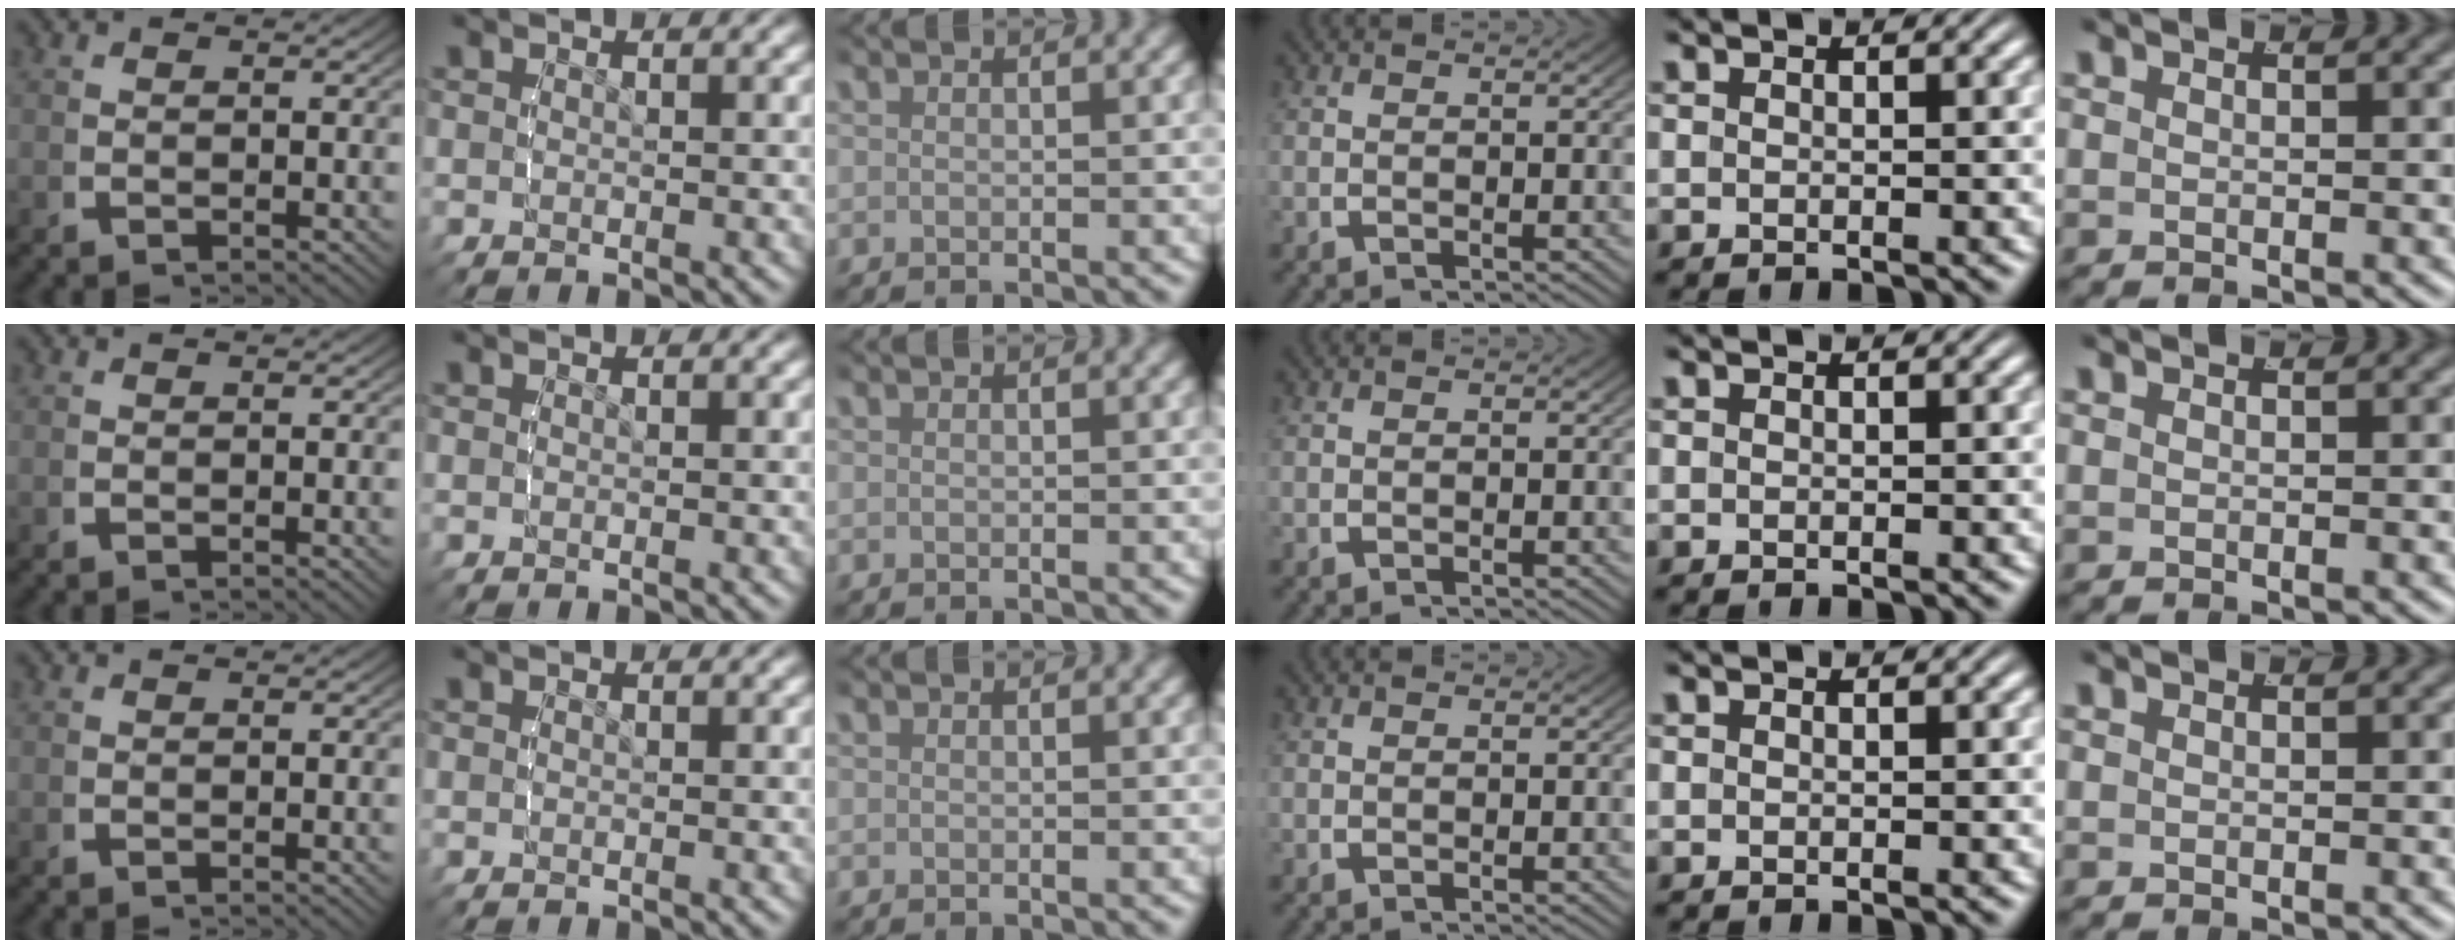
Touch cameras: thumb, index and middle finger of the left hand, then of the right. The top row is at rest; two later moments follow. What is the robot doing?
{"motion": "lift_and_place", "object": "bottle"}